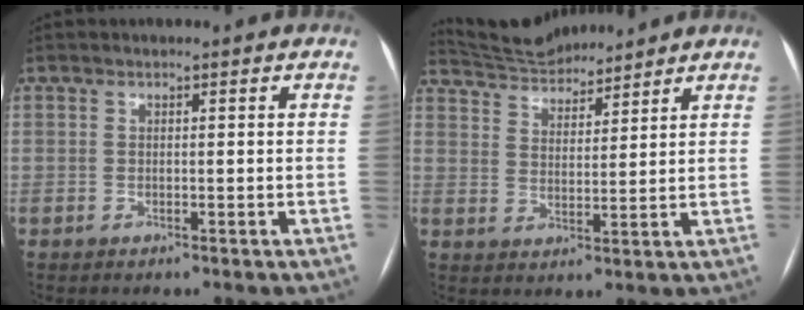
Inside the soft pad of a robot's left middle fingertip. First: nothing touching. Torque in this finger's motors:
{"motor_torque": [-0.03, -0.13, -0.04, 0.00]}